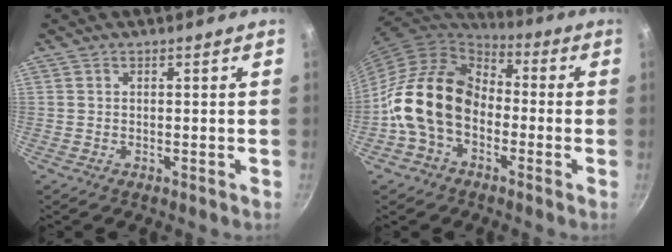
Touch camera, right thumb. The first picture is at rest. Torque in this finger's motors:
{"motor_torque": [1.55, 3.46, 1.47, -1.30, 0.26]}